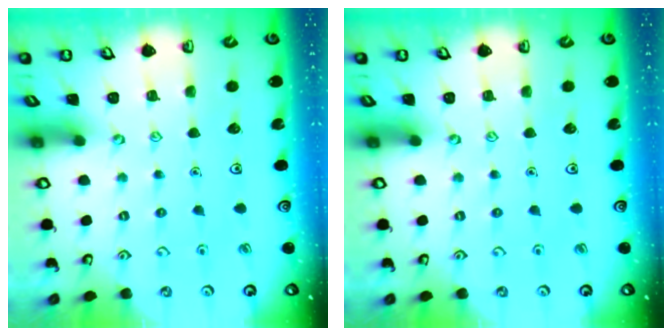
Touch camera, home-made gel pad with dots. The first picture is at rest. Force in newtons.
{"total": 0.0}